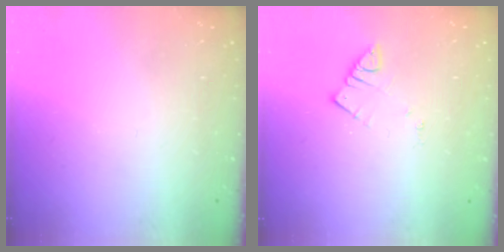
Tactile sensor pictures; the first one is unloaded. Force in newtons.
{"total": 2.8, "press": 2.7, "slide": 0.3}